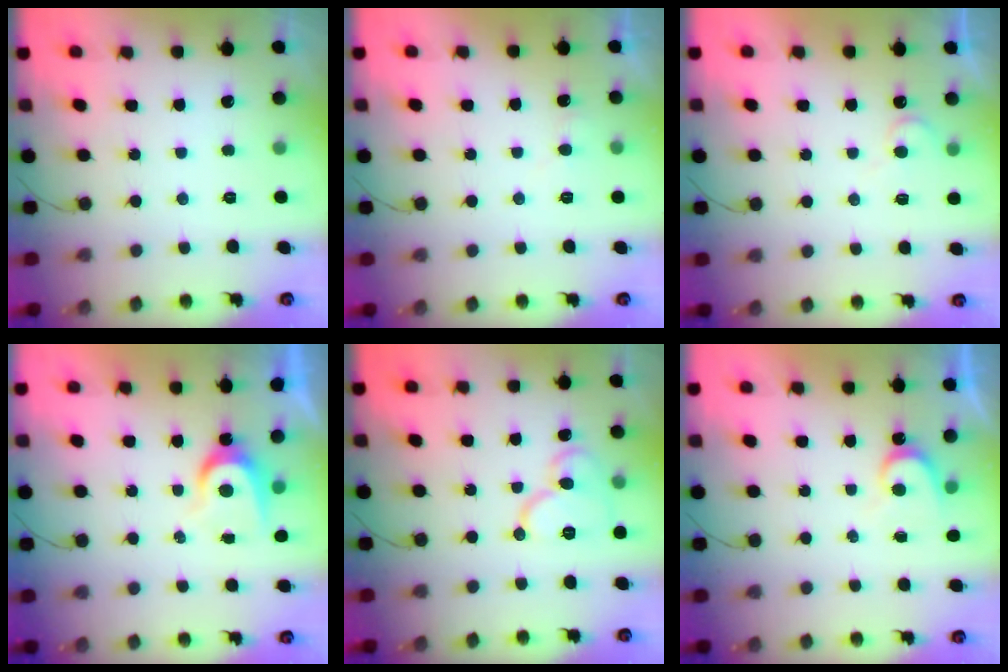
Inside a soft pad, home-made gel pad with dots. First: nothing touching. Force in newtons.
{"total": 3.4, "press": 3.4, "slide": 0.4}
{"total": 4.9, "press": 4.9, "slide": 0.4}
{"total": 6.3, "press": 6.3, "slide": 0.5}
{"total": 11.9, "press": 11.8, "slide": 1.5}
{"total": 4.8, "press": 4.8, "slide": 0.7}